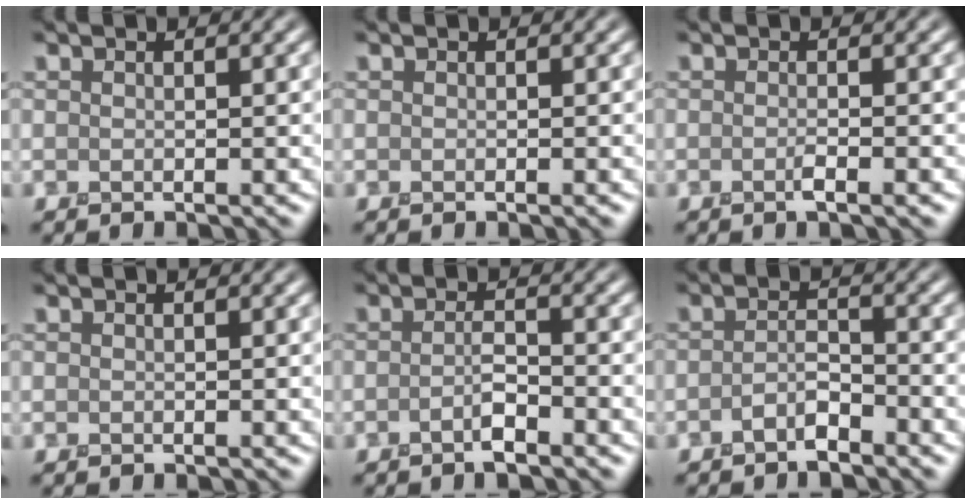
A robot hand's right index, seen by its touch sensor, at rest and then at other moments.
{"total": 0.6, "force": [-0.2, 0.2, 0.6], "torque": [-0.003, -0.003, -0.006]}
{"total": 1.3, "force": [-0.5, 0.3, 1.2], "torque": [-0.014, 0.001, -0.012]}
{"total": 0.0}
{"total": 1.5, "force": [-1.0, 0.2, 1.1], "torque": [-0.021, 0.008, -0.022]}
{"total": 1.7, "force": [-1.3, 0.4, 0.9], "torque": [-0.019, 0.009, -0.027]}